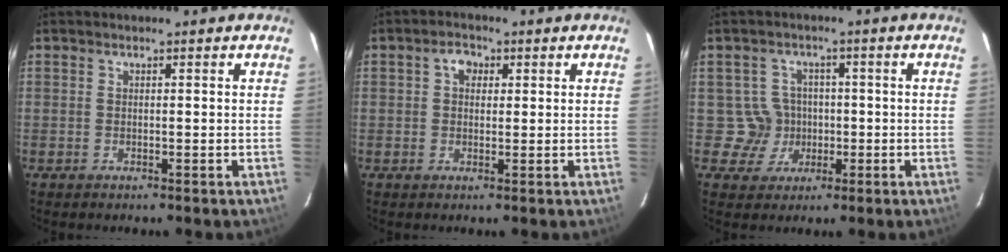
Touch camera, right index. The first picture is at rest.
{"total": 2.9, "force": [0.8, 2.3, 1.5], "torque": [-0.022, 0.012, 0.013]}
{"total": 4.7, "force": [-0.5, 4.7, 0.0], "torque": [-0.005, 0.016, -0.003]}